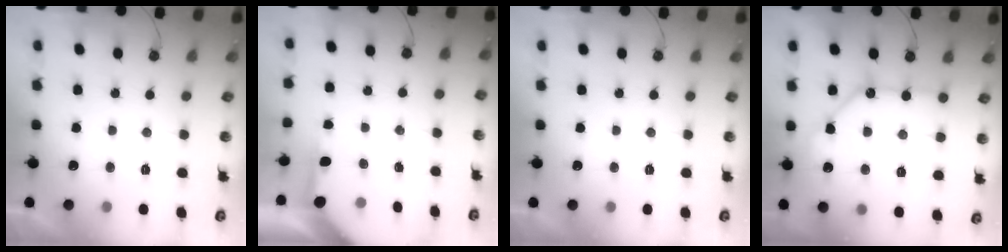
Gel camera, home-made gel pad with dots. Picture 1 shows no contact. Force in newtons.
{"total": 3.8, "press": 3.7, "slide": 0.4}
{"total": 0.0}
{"total": 13.1, "press": 13.1, "slide": 1.5}